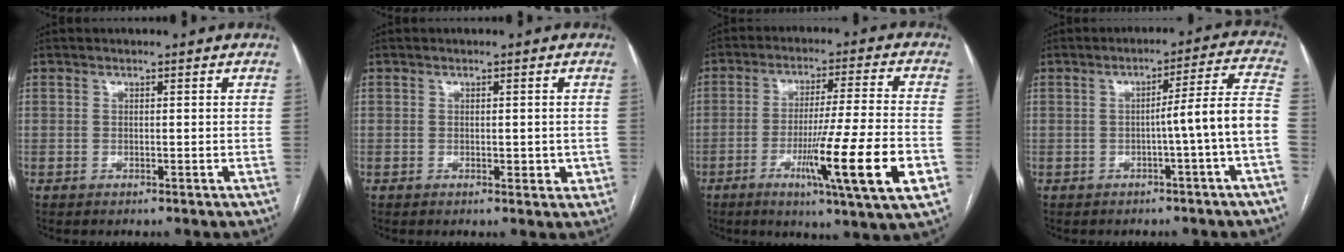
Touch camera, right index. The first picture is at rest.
{"total": 2.3, "force": [-0.2, 1.1, 1.9], "torque": [-0.020, -0.002, 0.001]}
{"total": 16.5, "force": [-5.6, -0.9, 15.5], "torque": [-0.241, -0.025, -0.089]}
{"total": 8.2, "force": [-2.3, -1.6, 7.7], "torque": [-0.099, 0.020, -0.032]}